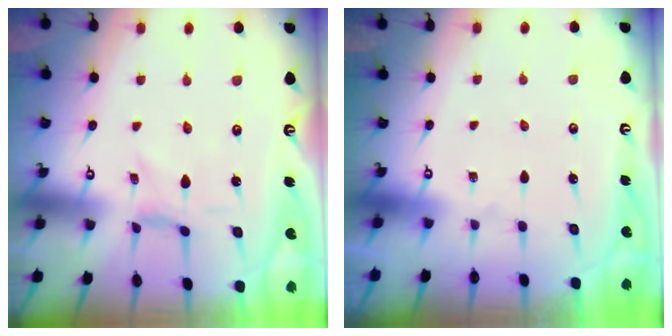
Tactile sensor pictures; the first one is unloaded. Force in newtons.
{"total": 0.0}